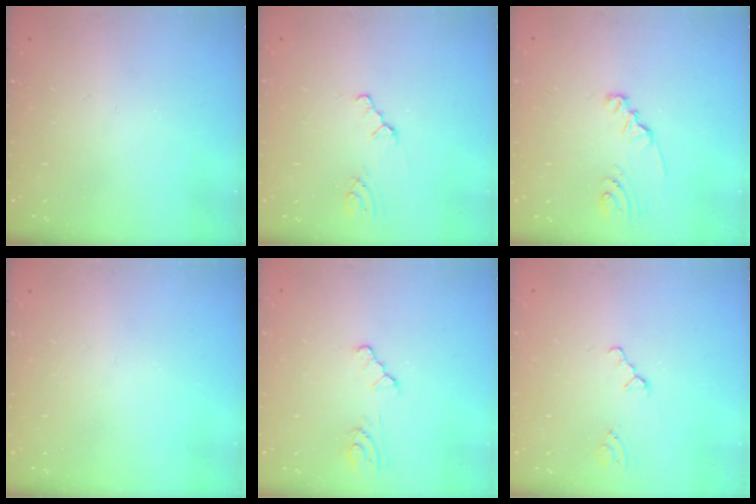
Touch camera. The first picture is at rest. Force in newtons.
{"total": 1.3, "press": 1.3, "slide": 0.3}
{"total": 2.4, "press": 2.4, "slide": 0.1}
{"total": 0.0}
{"total": 4.7, "press": 4.7, "slide": 0.4}
{"total": 0.0}